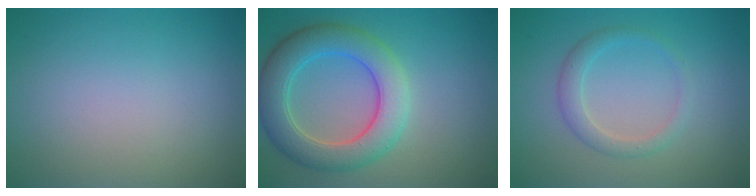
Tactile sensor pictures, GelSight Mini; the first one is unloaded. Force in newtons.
{"total": 6.6, "press": 6.5, "slide": 0.5}
{"total": 2.0, "press": 2.0, "slide": 0.1}